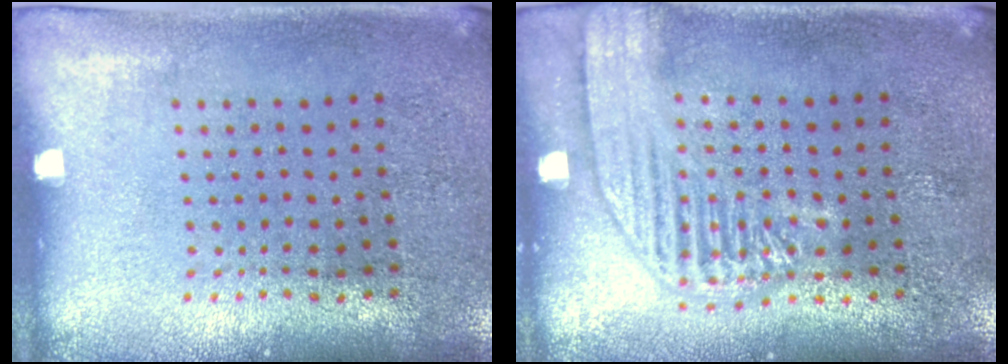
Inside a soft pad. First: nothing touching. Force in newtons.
{"total": 1.9, "press": 1.8, "slide": 0.2}